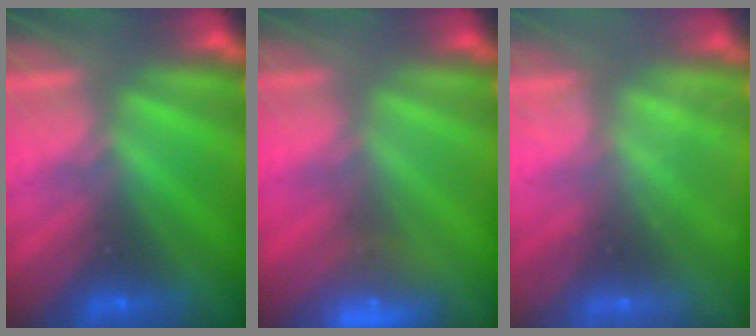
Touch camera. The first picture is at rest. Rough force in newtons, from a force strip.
{"total": 6.6}
{"total": 2.3}